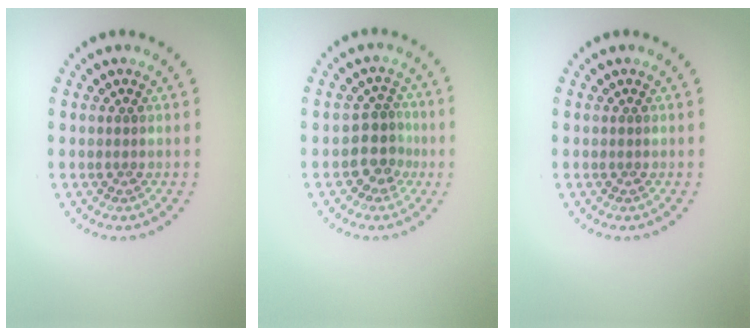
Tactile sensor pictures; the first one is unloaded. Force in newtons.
{"total": 2.7, "press": 2.2, "slide": 1.6}
{"total": 0.0}